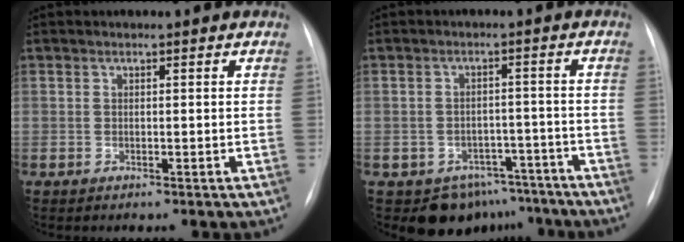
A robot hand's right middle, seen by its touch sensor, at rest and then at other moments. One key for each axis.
{"total": 7.8, "fx": -5.9, "fy": 5.2, "fz": 0.6, "tx": 0.016, "ty": 0.028, "tz": -0.072}